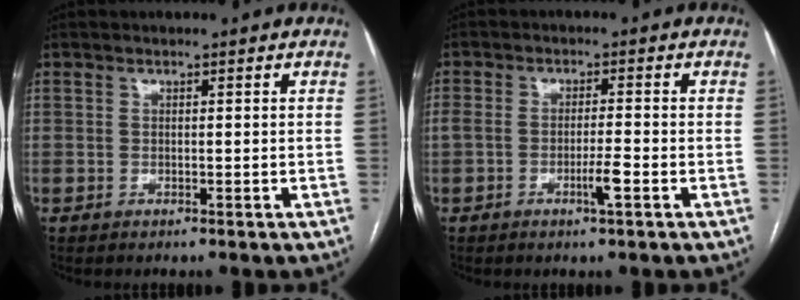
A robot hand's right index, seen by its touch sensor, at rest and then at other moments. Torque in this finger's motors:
{"motor_torque": [0.62, -0.12, 0.16, 0.07]}